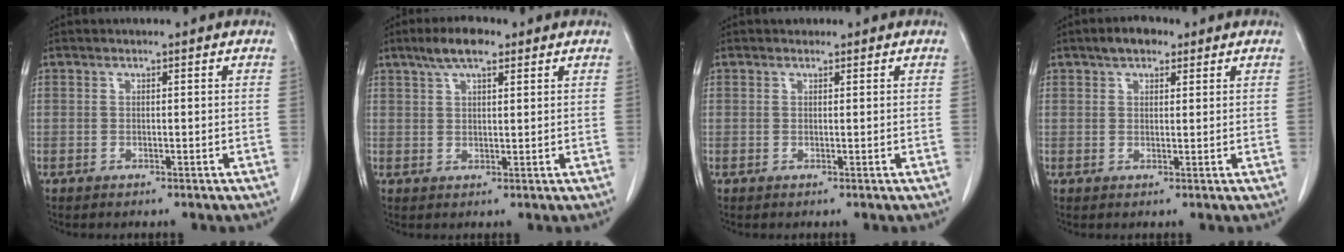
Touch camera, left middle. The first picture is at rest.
{"total": 5.5, "force": [3.7, 1.5, 3.8], "torque": [-0.077, 0.014, 0.065]}
{"total": 0.7, "force": [0.6, 0.4, 0.0], "torque": [-0.006, 0.002, 0.009]}
{"total": 3.8, "force": [2.5, 1.8, 2.2], "torque": [-0.038, 0.012, 0.040]}